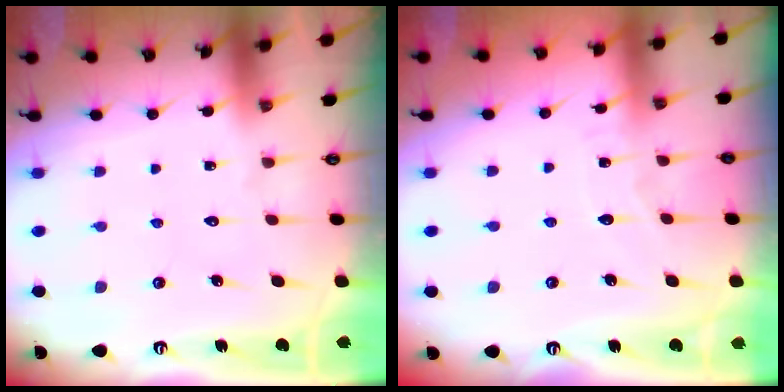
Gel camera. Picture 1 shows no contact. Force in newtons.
{"total": 3.9, "press": 3.9, "slide": 0.5}